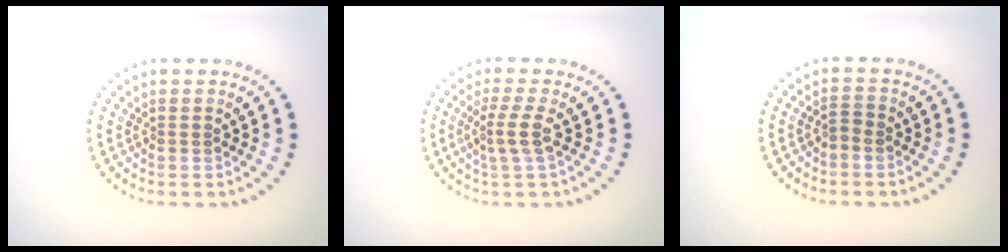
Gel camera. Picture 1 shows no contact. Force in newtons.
{"total": 2.4, "press": 1.8, "slide": 1.6}
{"total": 0.9, "press": 0.7, "slide": 0.6}